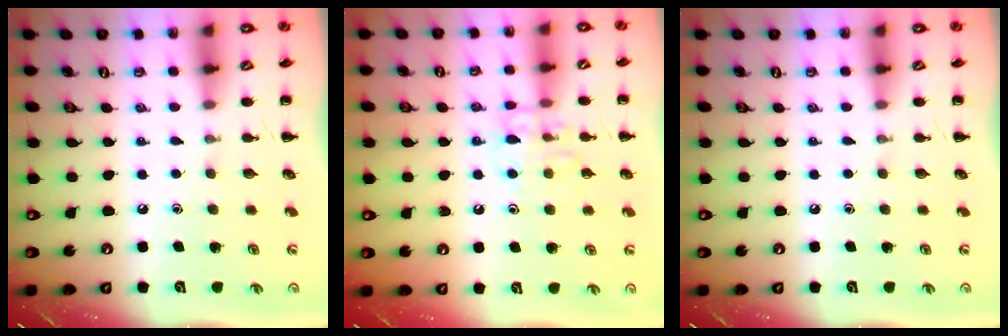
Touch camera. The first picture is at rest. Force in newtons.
{"total": 9.9, "press": 9.8, "slide": 0.7}
{"total": 0.0}